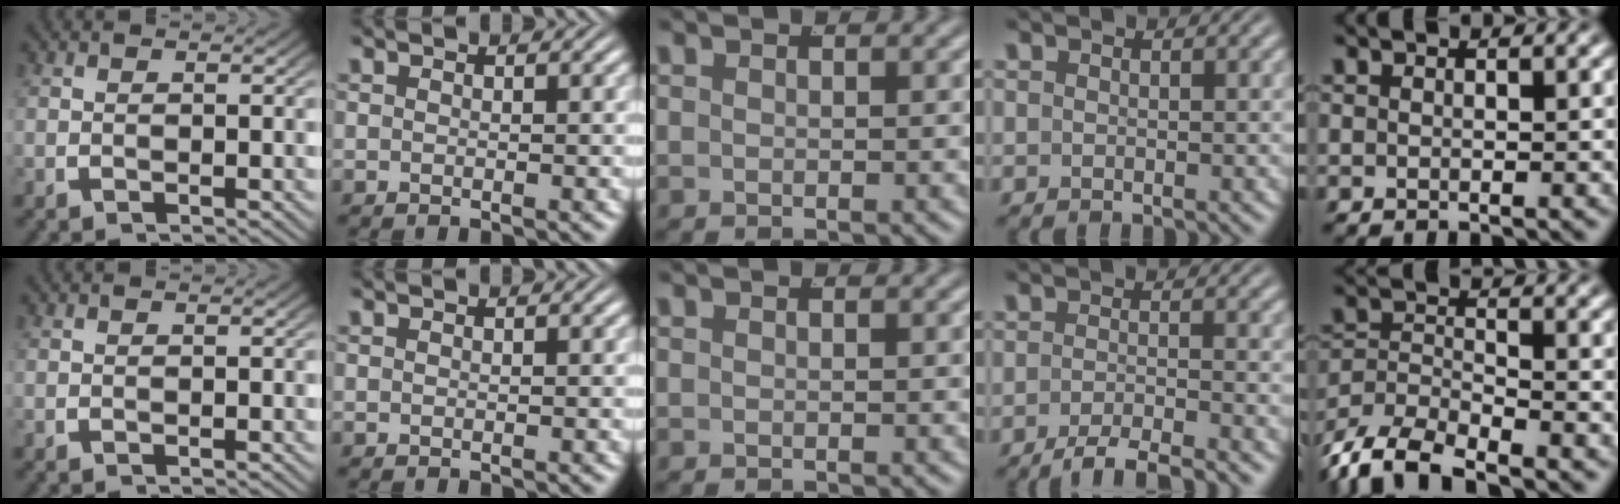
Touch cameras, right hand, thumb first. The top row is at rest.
{"ring": {"total": 4.0, "force": [-3.6, 0.4, 1.7], "torque": [-0.029, -0.006, -0.058]}, "little": {"total": 8.2, "force": [-5.3, 5.0, 3.8], "torque": [-0.092, -0.034, -0.080]}}